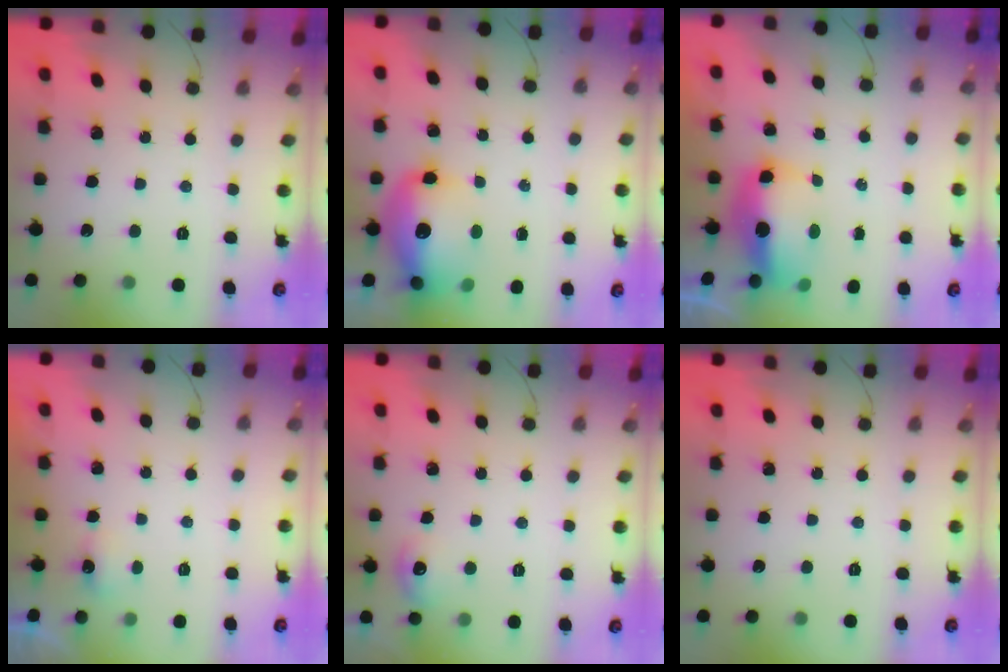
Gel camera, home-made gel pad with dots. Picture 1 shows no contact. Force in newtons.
{"total": 14.9, "press": 14.5, "slide": 3.4}
{"total": 9.8, "press": 9.6, "slide": 2.0}
{"total": 2.4, "press": 2.3, "slide": 0.6}
{"total": 7.5, "press": 7.4, "slide": 1.5}
{"total": 0.0}